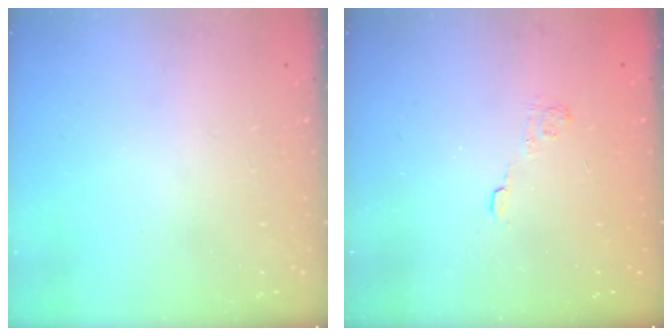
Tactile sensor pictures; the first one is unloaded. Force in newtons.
{"total": 2.9, "press": 2.5, "slide": 1.4}